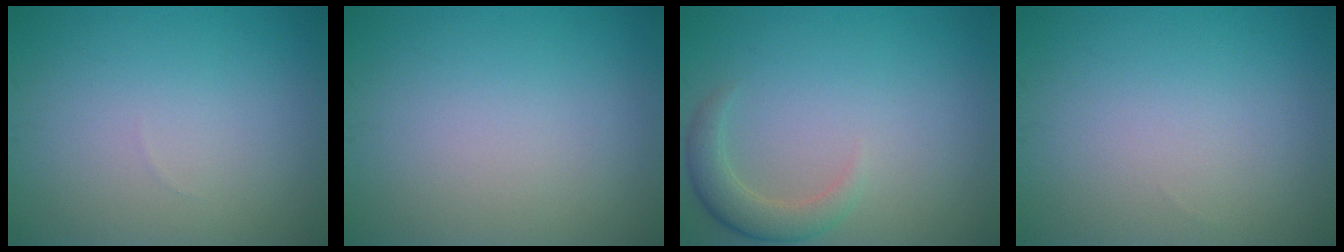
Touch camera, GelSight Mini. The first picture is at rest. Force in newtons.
{"total": 0.0}
{"total": 2.8, "press": 2.7, "slide": 0.4}
{"total": 0.0}